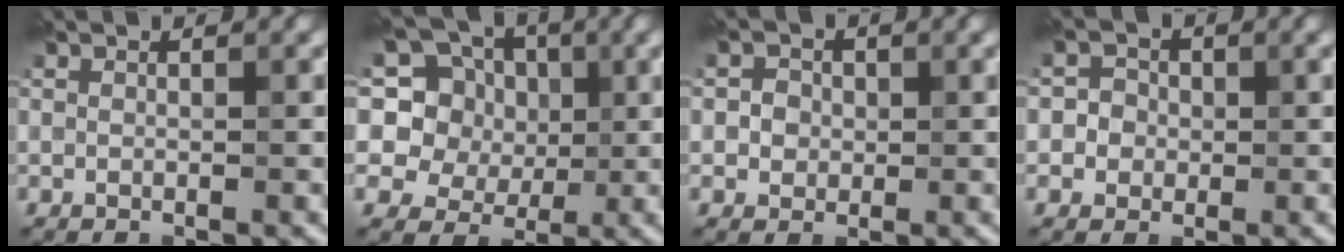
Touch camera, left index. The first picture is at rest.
{"total": 12.4, "force": [6.1, 9.5, 5.1], "torque": [-0.130, 0.046, 0.091]}
{"total": 1.7, "force": [0.0, 1.6, 0.6], "torque": [-0.001, 0.003, -0.005]}
{"total": 2.2, "force": [-0.1, 2.1, 0.5], "torque": [0.013, 0.009, -0.015]}